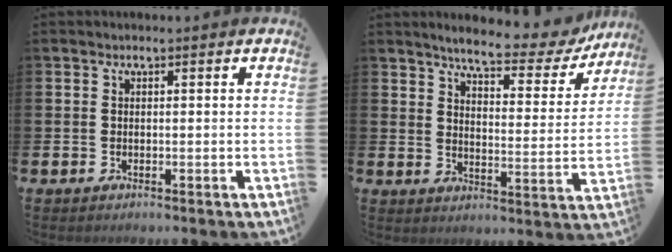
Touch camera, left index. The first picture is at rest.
{"total": 6.2, "force": [5.6, 1.2, 2.4], "torque": [-0.053, -0.043, 0.088]}